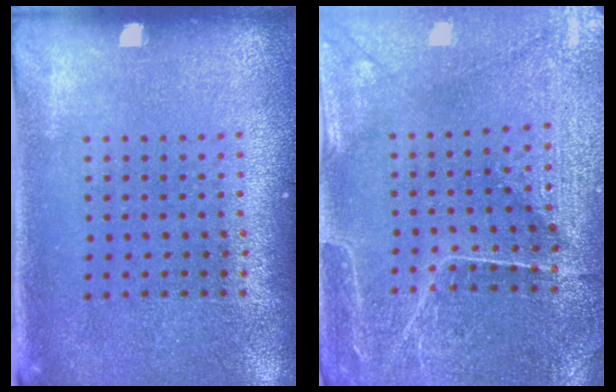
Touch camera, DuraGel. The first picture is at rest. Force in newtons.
{"total": 1.3, "press": 1.3, "slide": 0.3}